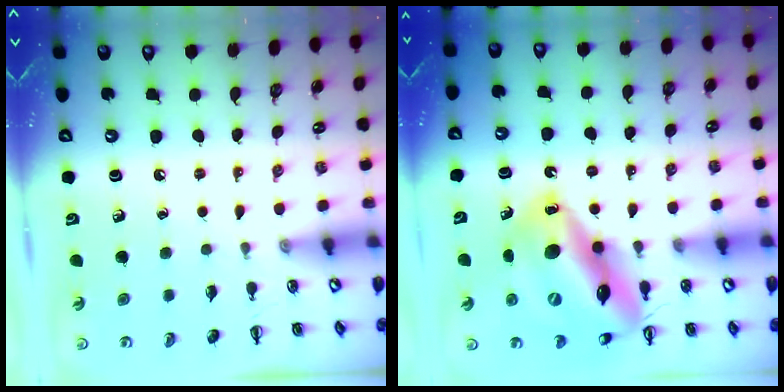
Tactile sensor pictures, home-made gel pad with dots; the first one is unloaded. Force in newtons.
{"total": 20.8, "press": 19.9, "slide": 5.8}